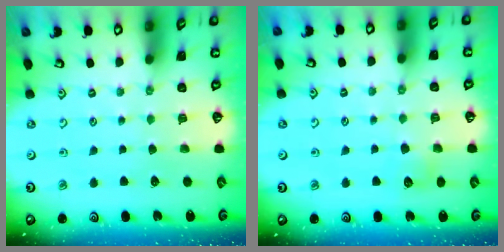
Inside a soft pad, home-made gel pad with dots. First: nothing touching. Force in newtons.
{"total": 6.6, "press": 6.6, "slide": 0.5}